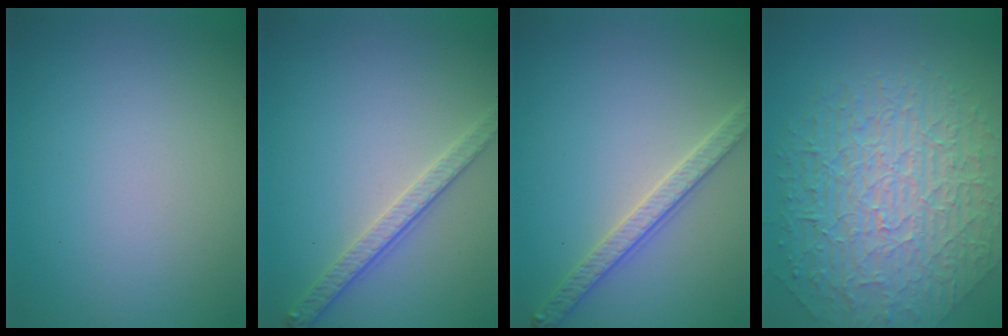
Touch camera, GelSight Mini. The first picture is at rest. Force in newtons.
{"total": 2.8, "press": 2.6, "slide": 1.0}
{"total": 3.2, "press": 3.0, "slide": 1.0}
{"total": 10.2, "press": 6.7, "slide": 7.8}